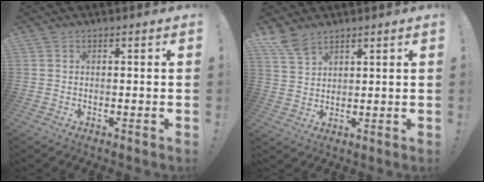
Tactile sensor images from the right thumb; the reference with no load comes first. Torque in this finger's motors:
{"motor_torque": [-0.71, 0.82, 0.56, 0.42, 0.00]}